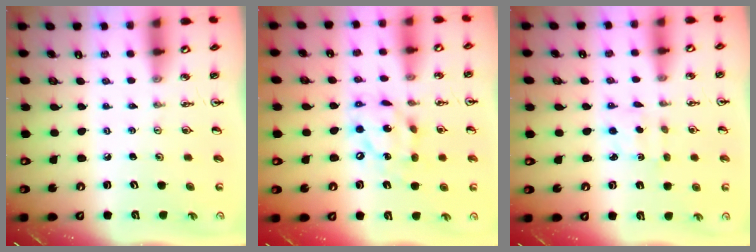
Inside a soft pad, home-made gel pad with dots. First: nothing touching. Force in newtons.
{"total": 13.0, "press": 12.9, "slide": 1.3}
{"total": 1.7, "press": 1.5, "slide": 0.8}